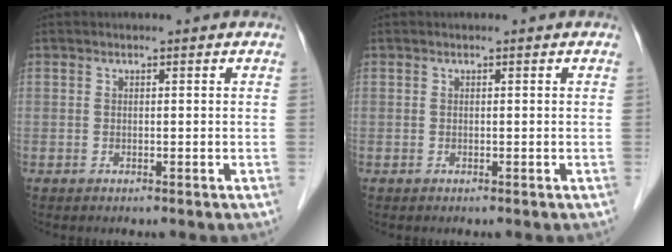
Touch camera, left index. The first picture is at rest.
{"total": 0.0}